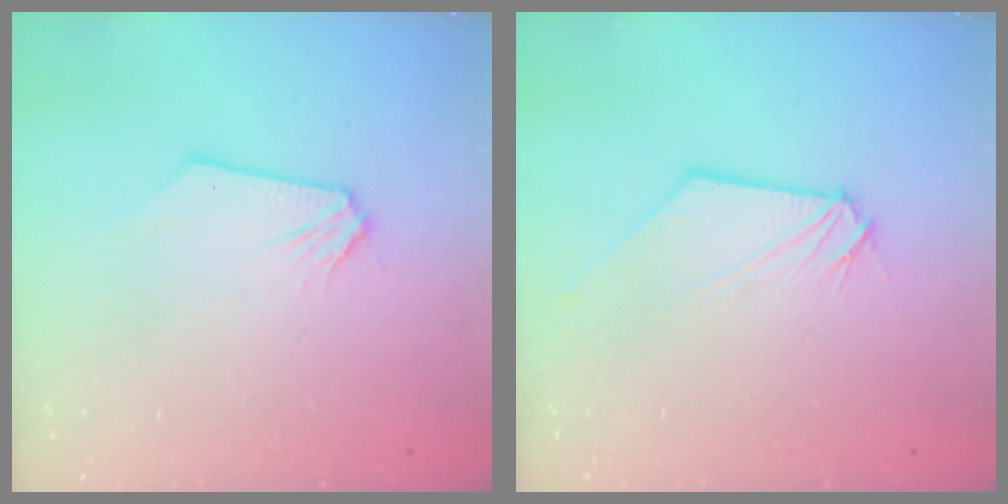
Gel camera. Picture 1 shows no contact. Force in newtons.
{"total": 0.5, "press": 0.5, "slide": 0.1}